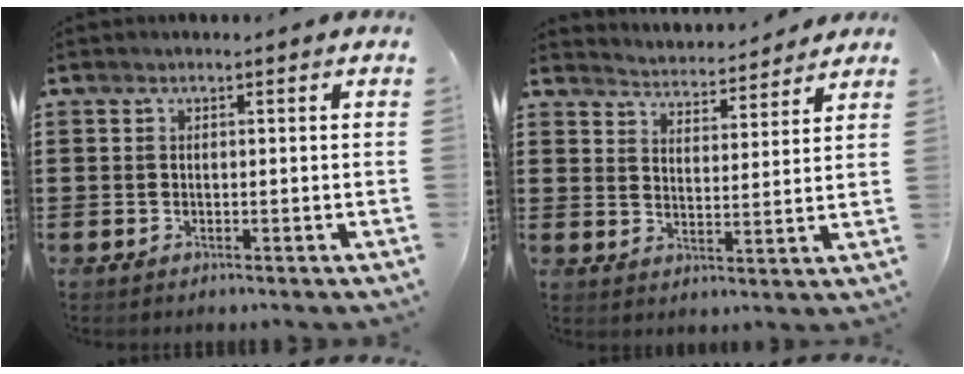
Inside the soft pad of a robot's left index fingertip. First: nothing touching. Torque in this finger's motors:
{"motor_torque": [1.10, -1.04, 0.09, 0.03]}